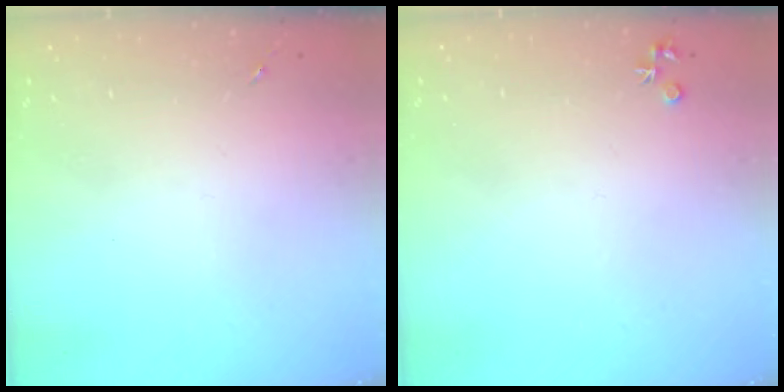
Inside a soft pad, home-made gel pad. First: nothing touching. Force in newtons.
{"total": 4.0, "press": 4.0, "slide": 0.6}